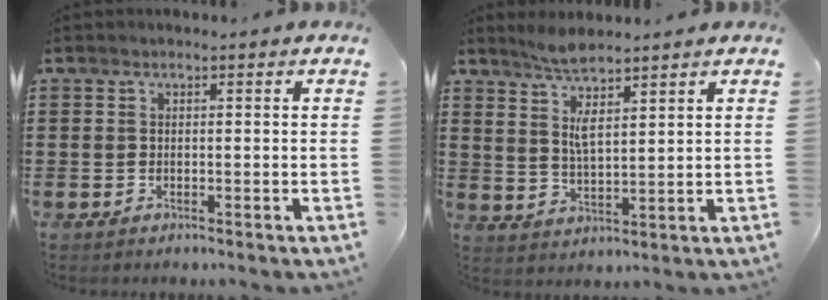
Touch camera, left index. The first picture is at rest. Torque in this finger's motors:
{"motor_torque": [0.55, 0.48, 0.36, 0.13]}